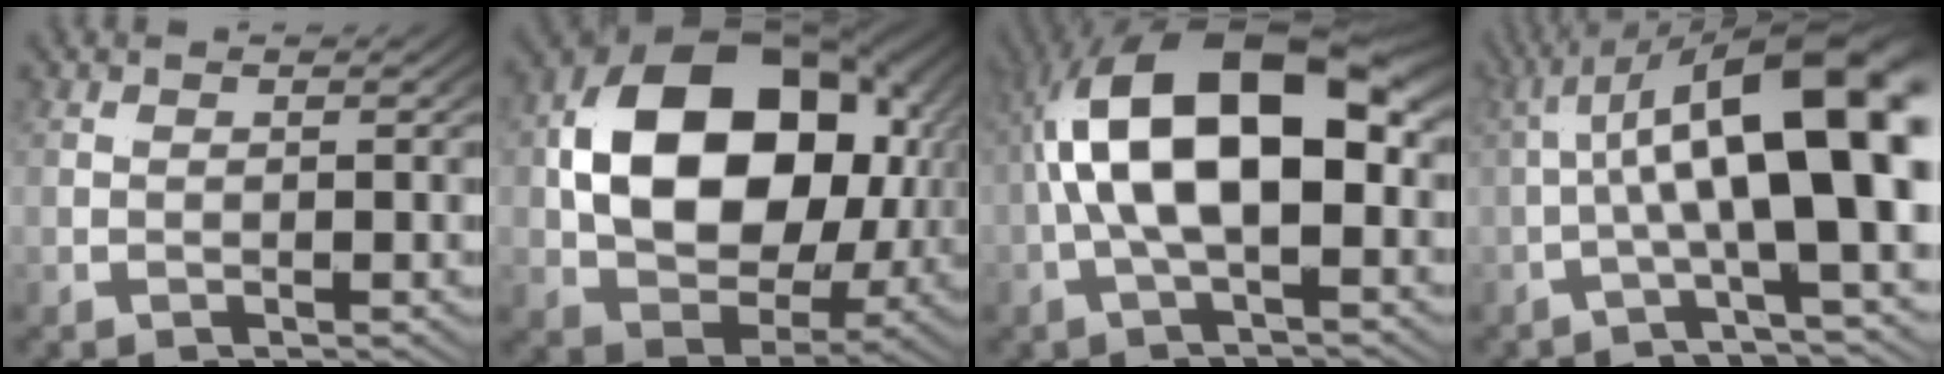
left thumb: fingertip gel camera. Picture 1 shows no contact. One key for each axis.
{"total": 16.7, "fx": 1.9, "fy": 10.6, "fz": 12.8, "tx": -0.242, "ty": -0.008, "tz": 0.026}
{"total": 16.2, "fx": 0.4, "fy": 9.2, "fz": 13.3, "tx": -0.290, "ty": -0.011, "tz": 0.004}
{"total": 12.8, "fx": 0.3, "fy": 2.4, "fz": 12.6, "tx": -0.172, "ty": 0.042, "tz": -0.025}